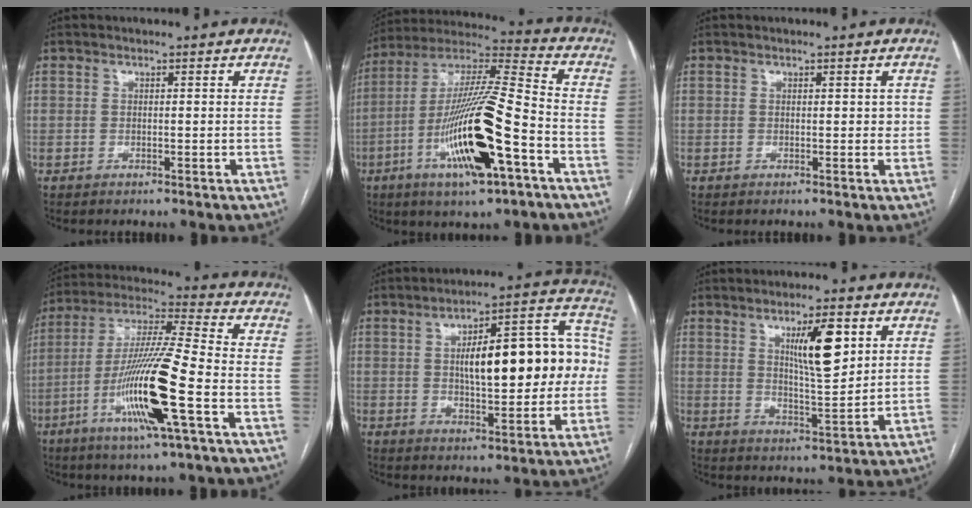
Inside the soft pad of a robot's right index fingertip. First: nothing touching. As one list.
[{"total": 20.3, "force": [-7.3, 2.4, 18.8], "torque": [-0.370, -0.015, -0.129]}, {"total": 1.4, "force": [0.3, 0.9, 1.0], "torque": [-0.011, 0.004, 0.005]}, {"total": 16.7, "force": [-5.7, 0.0, 15.7], "torque": [-0.312, -0.012, -0.110]}, {"total": 18.4, "force": [1.1, 5.8, 17.4], "torque": [-0.238, 0.046, 0.023]}, {"total": 9.0, "force": [3.7, 1.6, 8.0], "torque": [-0.134, -0.004, 0.064]}]